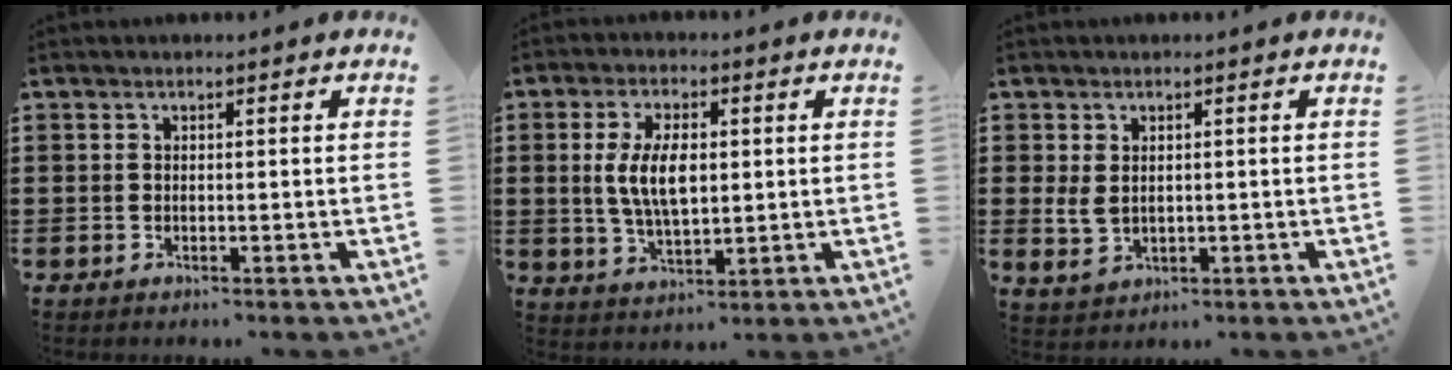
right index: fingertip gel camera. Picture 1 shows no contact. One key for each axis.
{"total": 7.5, "fx": 0.6, "fy": 3.5, "fz": 6.7, "tx": -0.134, "ty": 0.003, "tz": 0.005}
{"total": 2.8, "fx": 0.6, "fy": 2.0, "fz": 1.9, "tx": -0.051, "ty": 0.004, "tz": 0.010}